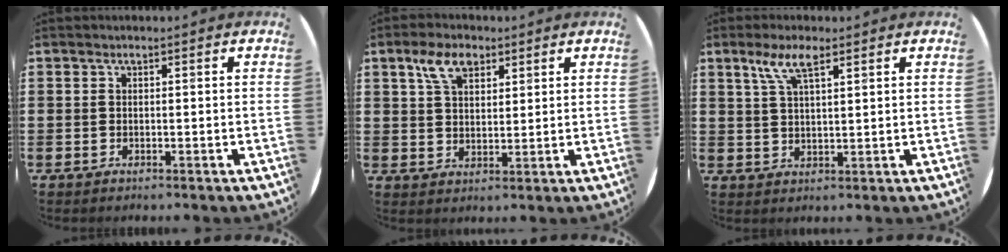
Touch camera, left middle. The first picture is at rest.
{"total": 5.4, "force": [3.3, 3.0, 3.1], "torque": [-0.063, 0.007, 0.060]}
{"total": 4.9, "force": [3.1, 1.4, 3.6], "torque": [-0.080, 0.008, 0.054]}